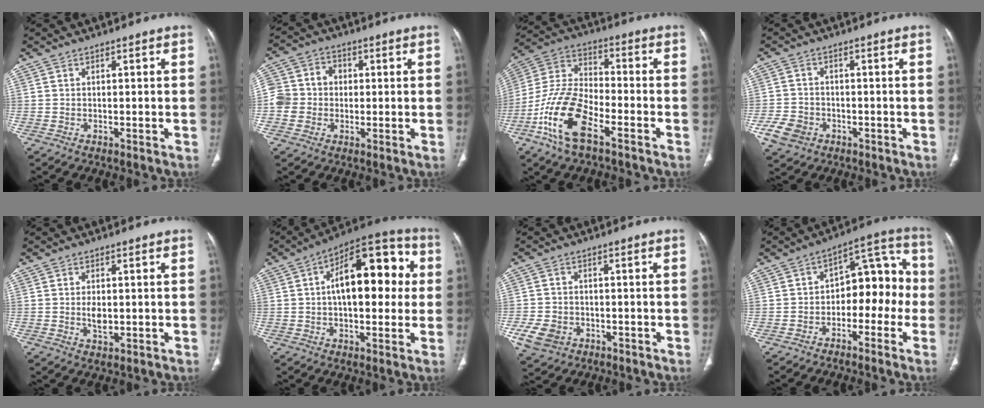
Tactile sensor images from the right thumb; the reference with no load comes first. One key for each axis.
{"total": 8.8, "fx": -0.3, "fy": 8.1, "fz": 3.4, "tx": -0.046, "ty": 0.027, "tz": -0.011}
{"total": 15.6, "fx": -7.7, "fy": 6.7, "fz": 11.8, "tx": -0.245, "ty": 0.036, "tz": -0.153}
{"total": 6.1, "fx": -2.7, "fy": 4.8, "fz": 2.6, "tx": -0.048, "ty": 0.014, "tz": -0.043}
{"total": 3.1, "fx": -0.1, "fy": 1.8, "fz": 2.5, "tx": -0.043, "ty": -0.004, "tz": 0.001}
{"total": 19.7, "fx": 3.2, "fy": 9.8, "fz": 16.8, "tx": -0.210, "ty": 0.032, "tz": 0.039}
{"total": 6.8, "fx": -2.6, "fy": 5.3, "fz": 3.3, "tx": -0.066, "ty": 0.011, "tz": -0.037}
{"total": 12.4, "fx": -2.3, "fy": 7.7, "fz": 9.4, "tx": -0.079, "ty": 0.055, "tz": -0.043}